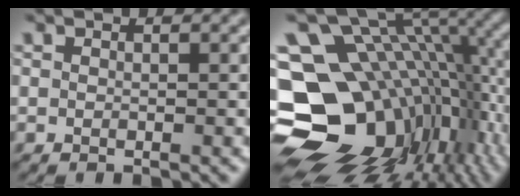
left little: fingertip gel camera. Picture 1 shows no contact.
{"total": 17.9, "force": [-3.7, 13.2, 11.6], "torque": [-0.218, -0.011, -0.029]}